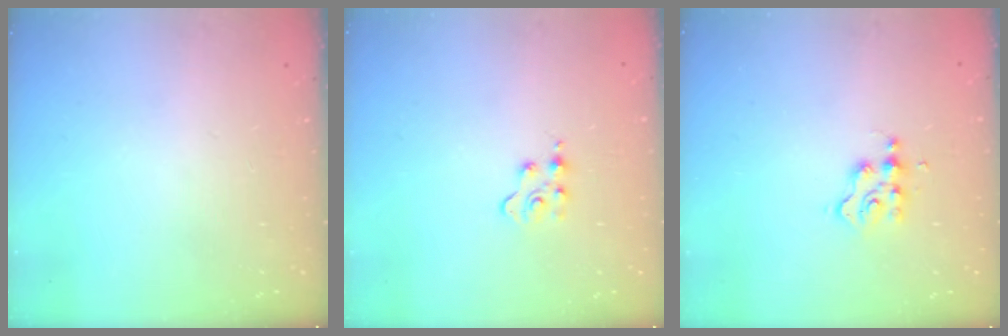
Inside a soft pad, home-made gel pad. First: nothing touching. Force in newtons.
{"total": 3.0, "press": 3.0, "slide": 0.3}
{"total": 2.7, "press": 2.7, "slide": 0.4}